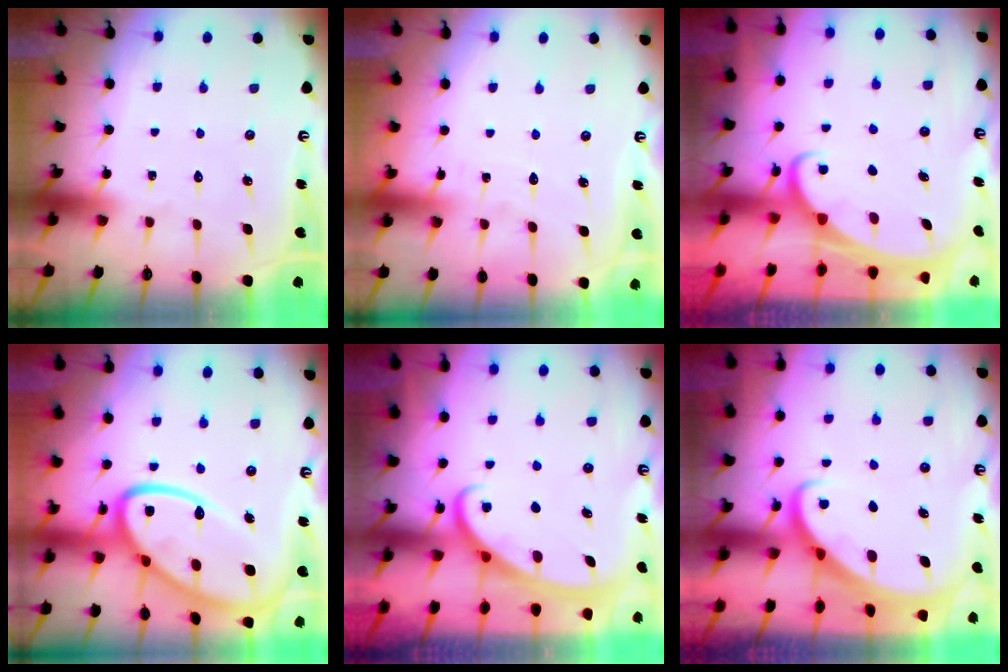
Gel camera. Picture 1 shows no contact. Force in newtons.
{"total": 2.9, "press": 2.9, "slide": 0.3}
{"total": 2.1, "press": 2.0, "slide": 0.3}
{"total": 23.0, "press": 22.9, "slide": 2.3}
{"total": 2.7, "press": 2.7, "slide": 0.4}
{"total": 2.6, "press": 2.6, "slide": 0.3}